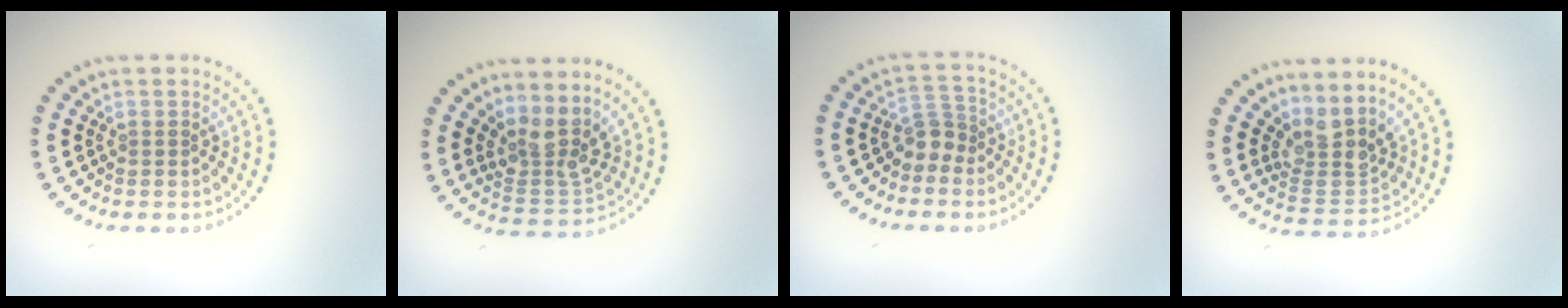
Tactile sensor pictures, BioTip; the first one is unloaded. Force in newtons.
{"total": 3.7, "press": 2.7, "slide": 2.5}
{"total": 2.3, "press": 1.7, "slide": 1.6}
{"total": 3.7, "press": 2.6, "slide": 2.6}